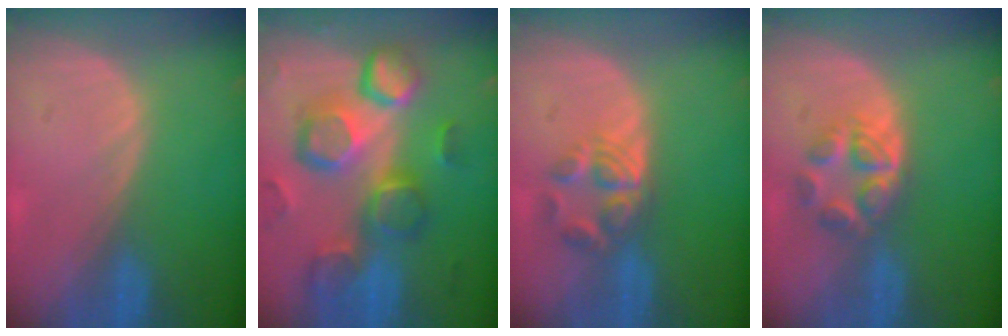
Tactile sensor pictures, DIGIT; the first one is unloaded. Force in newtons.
{"total": 12.8, "press": 11.2, "slide": 6.2}
{"total": 5.8, "press": 4.7, "slide": 3.4}
{"total": 5.2, "press": 5.0, "slide": 1.4}